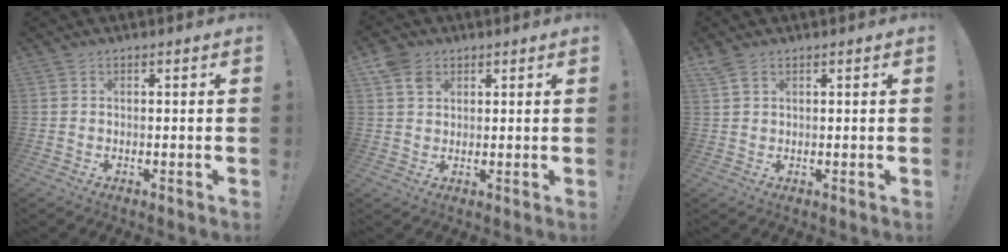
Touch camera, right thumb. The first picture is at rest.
{"total": 5.0, "force": [2.7, 3.7, 1.9], "torque": [-0.025, -0.006, 0.051]}
{"total": 2.9, "force": [2.0, 1.4, 1.6], "torque": [-0.029, -0.007, 0.036]}